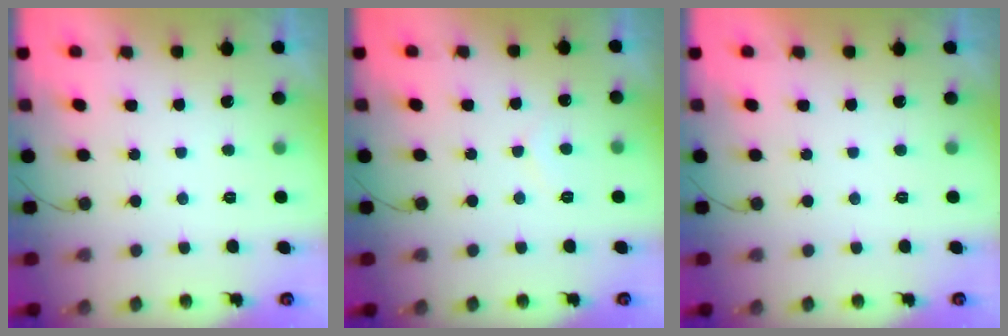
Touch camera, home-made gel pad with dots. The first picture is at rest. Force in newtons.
{"total": 3.8, "press": 3.8, "slide": 0.3}
{"total": 1.7, "press": 1.7, "slide": 0.1}